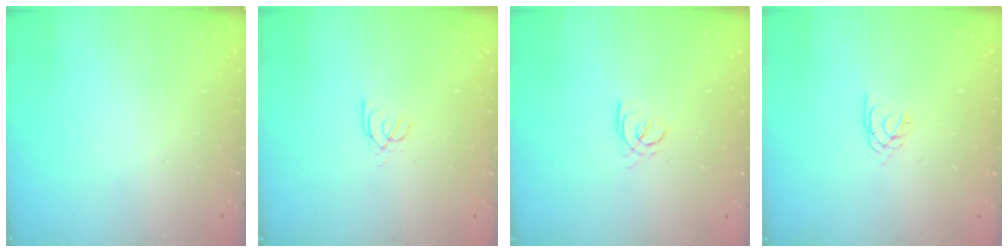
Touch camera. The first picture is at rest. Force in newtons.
{"total": 2.6, "press": 2.6, "slide": 0.2}
{"total": 1.6, "press": 1.6, "slide": 0.3}
{"total": 1.7, "press": 1.7, "slide": 0.1}